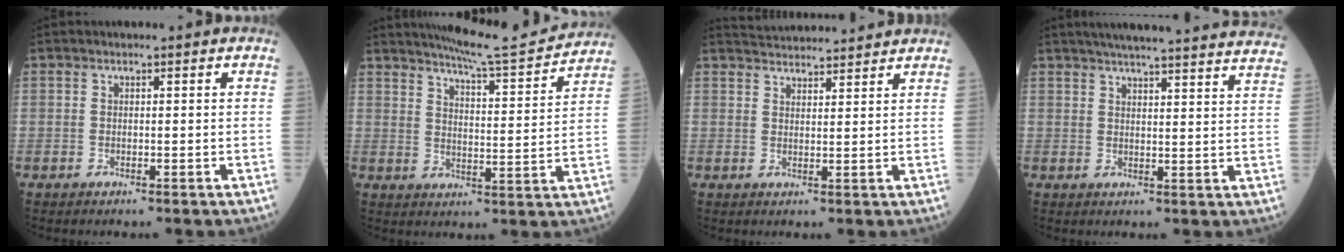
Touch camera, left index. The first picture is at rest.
{"total": 12.6, "force": [12.0, -0.2, 3.8], "torque": [-0.060, -0.009, 0.165]}
{"total": 9.2, "force": [9.0, 0.5, 1.9], "torque": [-0.032, 0.028, 0.128]}
{"total": 27.5, "force": [25.5, 0.9, 10.2], "torque": [-0.150, -0.041, 0.301]}